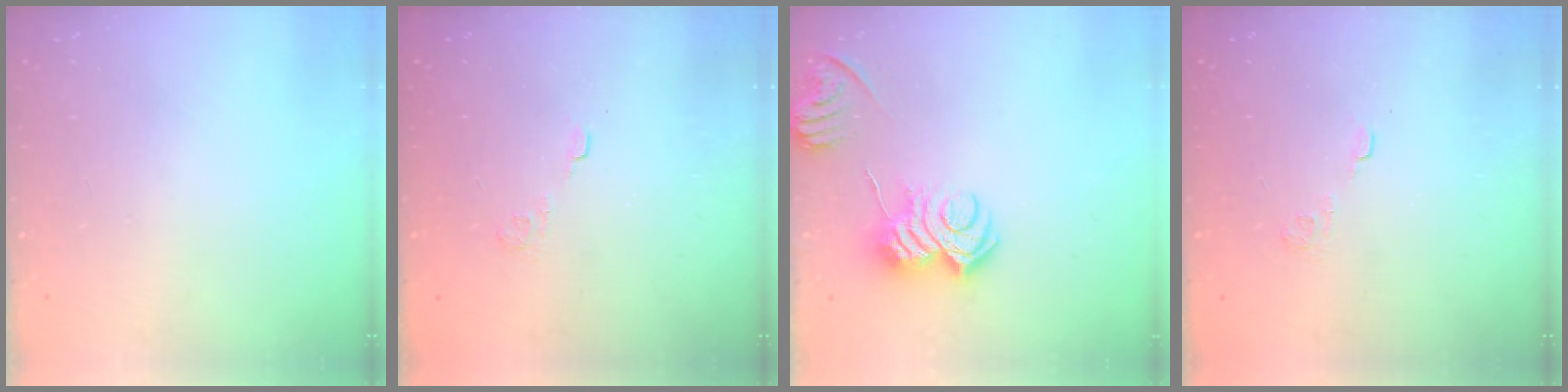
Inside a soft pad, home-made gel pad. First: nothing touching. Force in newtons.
{"total": 2.1, "press": 1.6, "slide": 1.4}
{"total": 10.2, "press": 10.2, "slide": 0.5}
{"total": 2.1, "press": 1.6, "slide": 1.4}